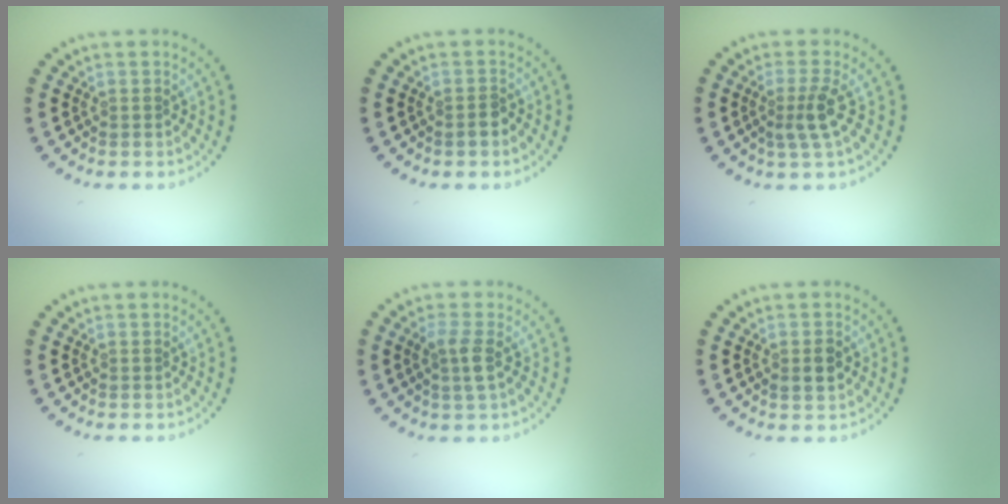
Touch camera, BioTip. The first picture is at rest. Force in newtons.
{"total": 1.3, "press": 1.1, "slide": 0.7}
{"total": 2.3, "press": 1.7, "slide": 1.5}
{"total": 0.0}
{"total": 1.9, "press": 1.8, "slide": 0.7}
{"total": 1.8, "press": 1.7, "slide": 0.1}